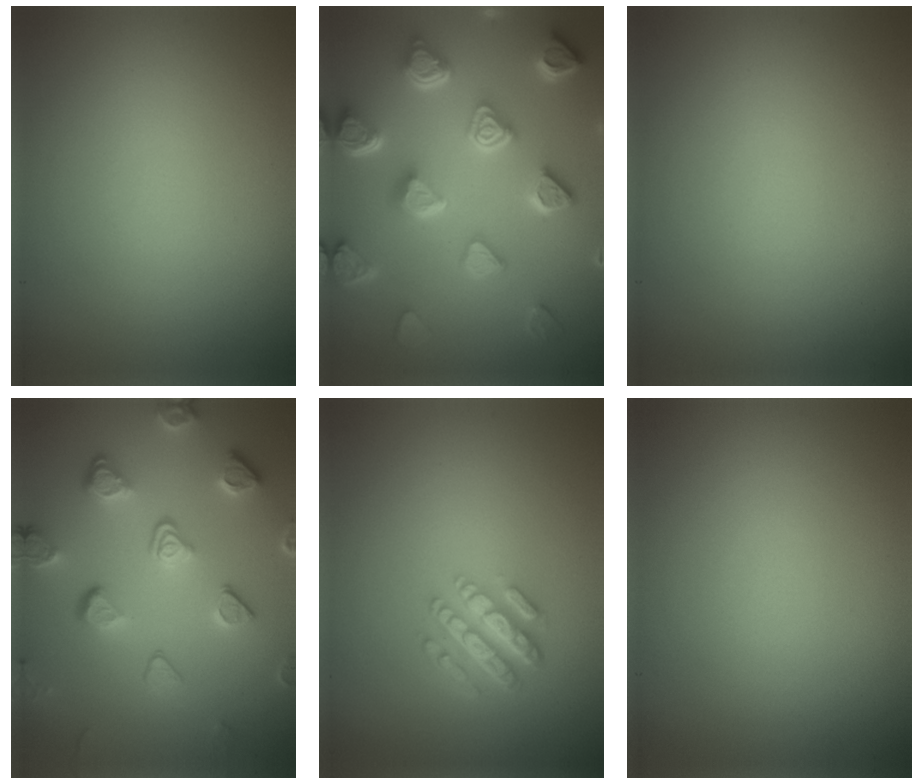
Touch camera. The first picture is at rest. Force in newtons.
{"total": 7.3, "press": 5.8, "slide": 4.5}
{"total": 0.0}
{"total": 5.0, "press": 3.8, "slide": 3.2}
{"total": 4.2, "press": 3.1, "slide": 2.9}
{"total": 0.0}